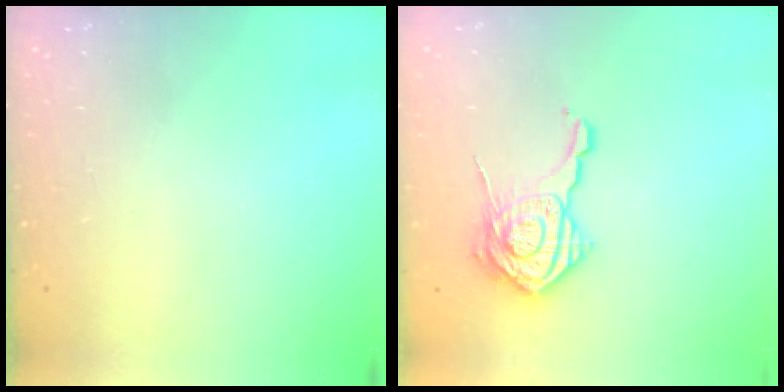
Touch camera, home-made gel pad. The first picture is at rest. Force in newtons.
{"total": 15.0, "press": 15.0, "slide": 0.6}